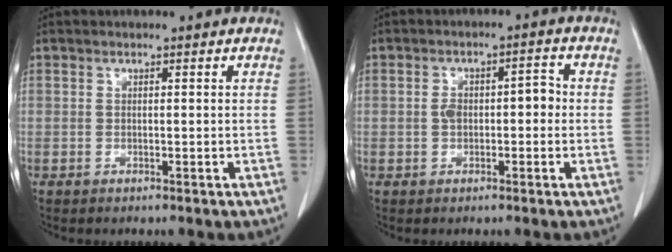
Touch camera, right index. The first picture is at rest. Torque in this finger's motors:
{"motor_torque": [0.09, 0.03, 0.03, 0.01]}